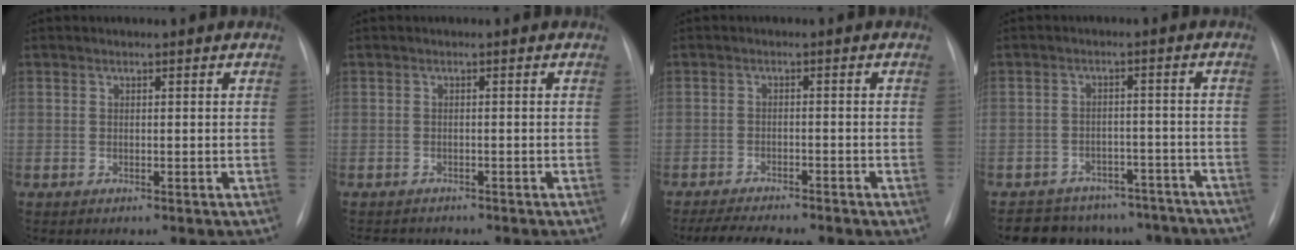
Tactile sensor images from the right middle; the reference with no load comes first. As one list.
[{"total": 3.3, "force": [-3.0, 1.3, 0.5], "torque": [-0.004, -0.003, -0.041]}, {"total": 8.0, "force": [-6.7, 1.7, 4.1], "torque": [-0.065, -0.008, -0.097]}, {"total": 13.1, "force": [-11.6, 5.8, 1.8], "torque": [-0.011, 0.025, -0.131]}]